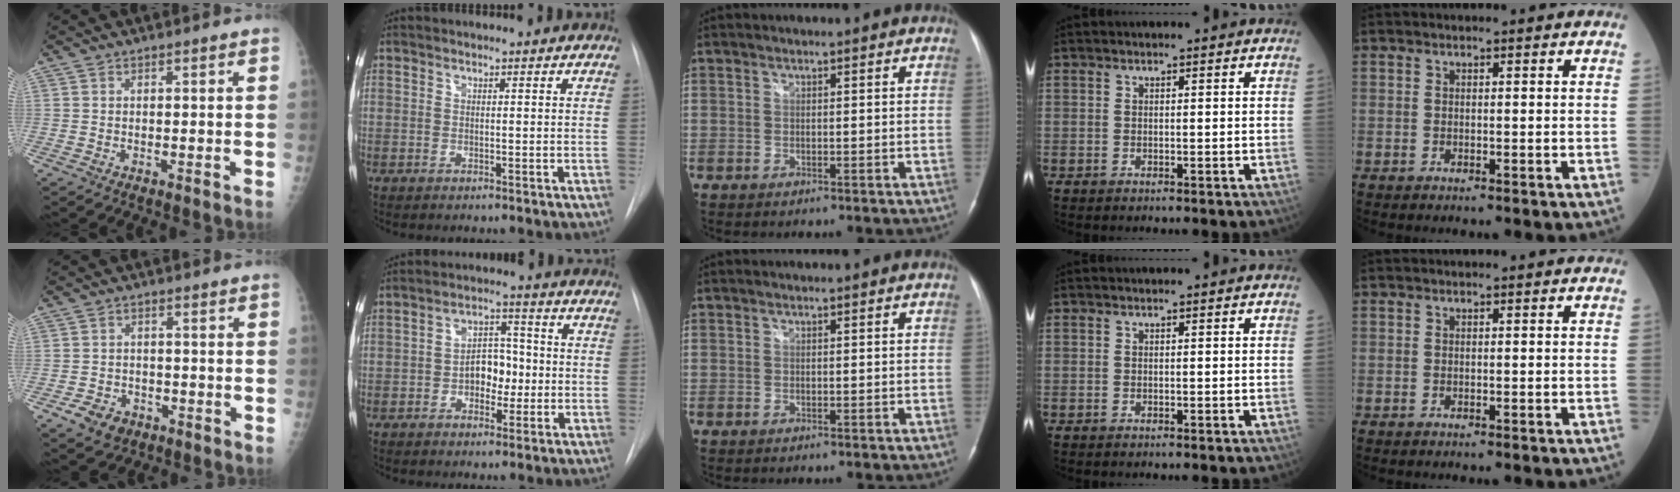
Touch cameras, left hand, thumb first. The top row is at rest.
{"thumb": {"total": 5.0, "force": [-2.6, 3.8, 1.9], "torque": [-0.026, 0.012, -0.036]}, "index": {"total": 5.6, "force": [-1.0, 3.7, 4.2], "torque": [-0.066, 0.018, -0.017]}}